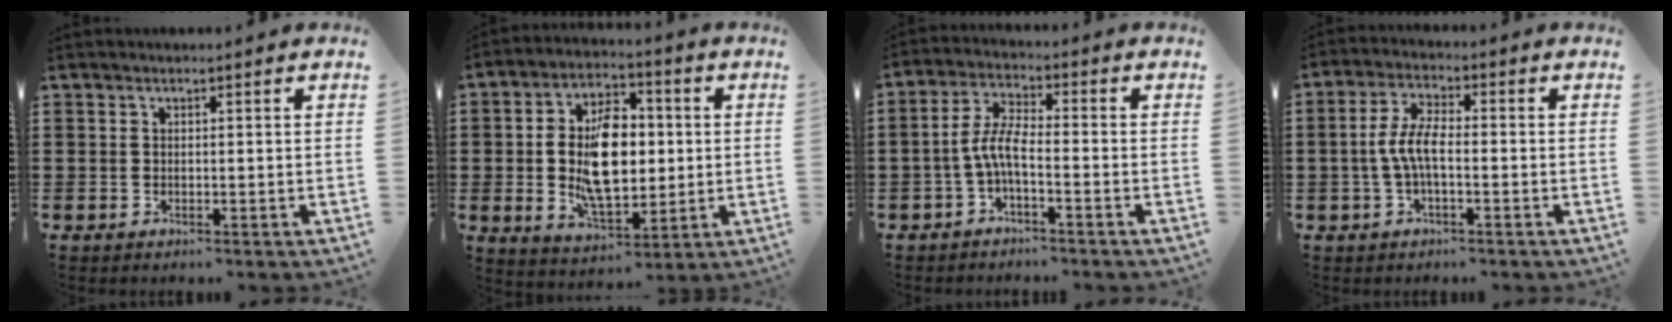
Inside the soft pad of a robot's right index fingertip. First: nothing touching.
{"total": 11.7, "force": [0.0, 6.6, 9.6], "torque": [-0.182, 0.006, -0.001]}
{"total": 4.8, "force": [-1.8, 0.6, 4.5], "torque": [-0.104, -0.006, -0.040]}
{"total": 5.2, "force": [-0.8, 1.4, 5.0], "torque": [-0.110, -0.003, -0.022]}